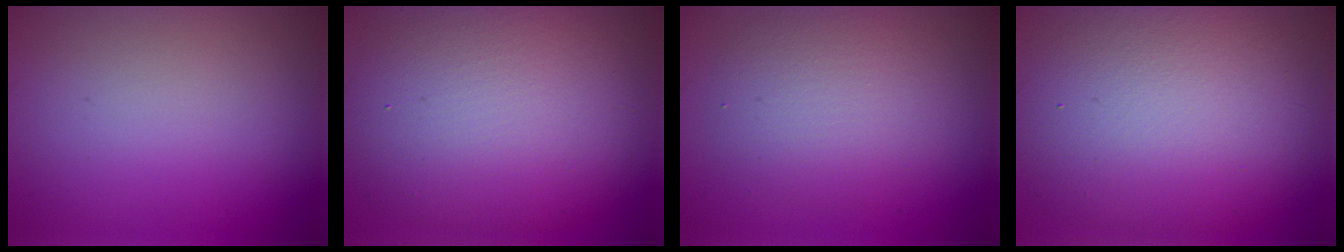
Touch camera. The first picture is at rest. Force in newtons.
{"total": 11.8, "press": 11.7, "slide": 0.9}
{"total": 4.2, "press": 4.2, "slide": 0.0}
{"total": 12.7, "press": 12.7, "slide": 0.6}